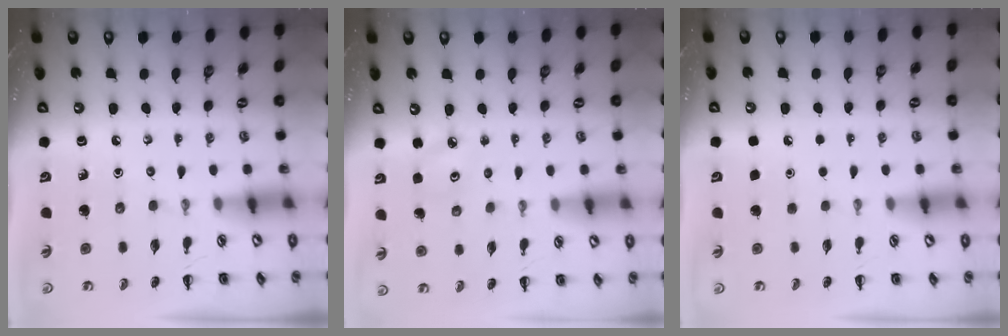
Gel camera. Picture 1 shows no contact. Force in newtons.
{"total": 4.3, "press": 4.2, "slide": 1.0}
{"total": 1.8, "press": 1.8, "slide": 0.1}